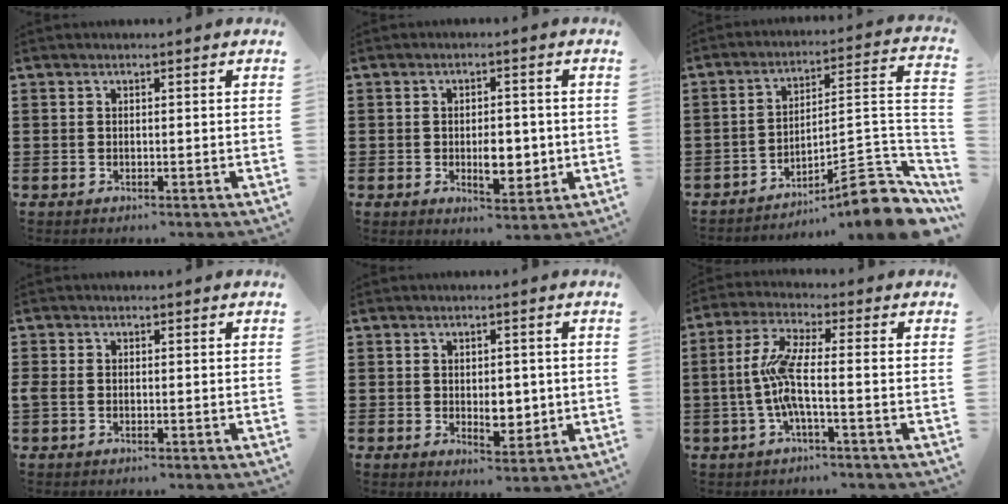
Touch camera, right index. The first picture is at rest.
{"total": 5.4, "force": [-0.8, 2.9, 4.5], "torque": [-0.066, 0.001, -0.018]}
{"total": 9.7, "force": [-7.0, 1.7, 6.5], "torque": [-0.080, 0.002, -0.137]}
{"total": 0.8, "force": [-0.4, 0.5, 0.5], "torque": [-0.019, -0.002, -0.010]}
{"total": 4.3, "force": [0.0, 2.7, 3.3], "torque": [-0.042, -0.001, -0.005]}
{"total": 6.8, "force": [-1.4, 1.1, 6.5], "torque": [-0.153, -0.014, -0.035]}